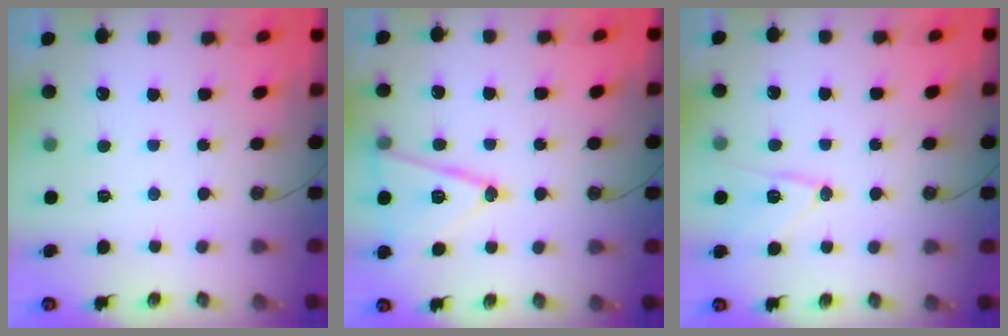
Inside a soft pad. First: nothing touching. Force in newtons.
{"total": 14.8, "press": 14.4, "slide": 3.4}
{"total": 11.5, "press": 11.3, "slide": 2.2}